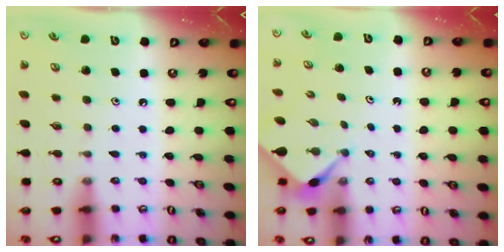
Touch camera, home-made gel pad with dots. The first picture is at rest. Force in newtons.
{"total": 2.4, "press": 2.4, "slide": 0.3}